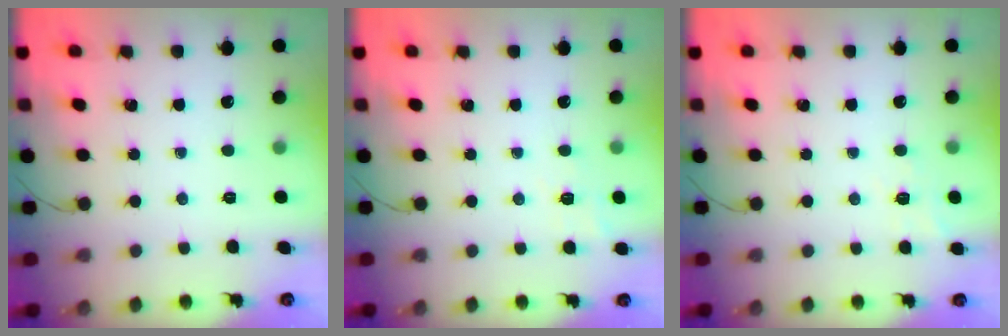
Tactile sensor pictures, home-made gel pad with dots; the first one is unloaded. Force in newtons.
{"total": 7.4, "press": 7.1, "slide": 2.2}
{"total": 7.9, "press": 7.7, "slide": 1.7}